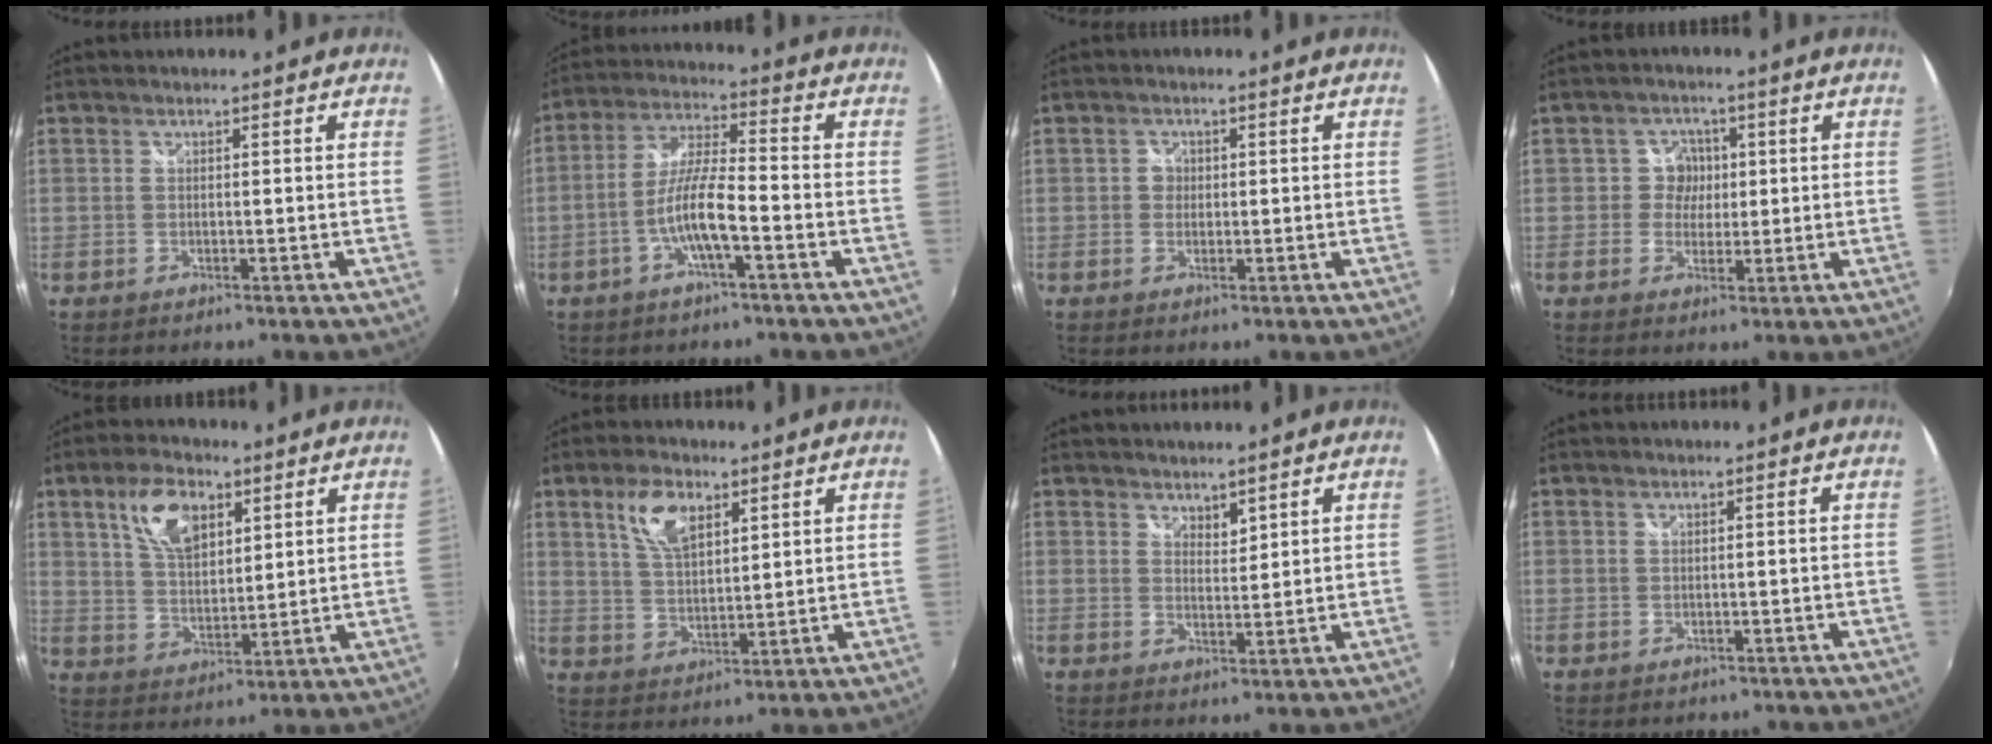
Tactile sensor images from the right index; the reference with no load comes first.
{"total": 8.5, "force": [-3.5, 0.9, 7.7], "torque": [-0.159, 0.007, -0.065]}
{"total": 1.9, "force": [-0.2, 1.9, 0.4], "torque": [-0.003, 0.002, -0.008]}
{"total": 3.9, "force": [0.1, 3.9, 0.3], "torque": [0.005, 0.008, -0.008]}
{"total": 10.1, "force": [5.0, 5.2, 7.1], "torque": [-0.133, 0.015, 0.096]}
{"total": 8.0, "force": [4.3, 3.8, 5.5], "torque": [-0.106, 0.011, 0.084]}
{"total": 2.5, "force": [2.2, 1.0, 0.7], "torque": [-0.006, 0.001, 0.038]}
{"total": 1.1, "force": [-0.6, 1.0, 0.1], "torque": [-0.001, -0.001, -0.004]}